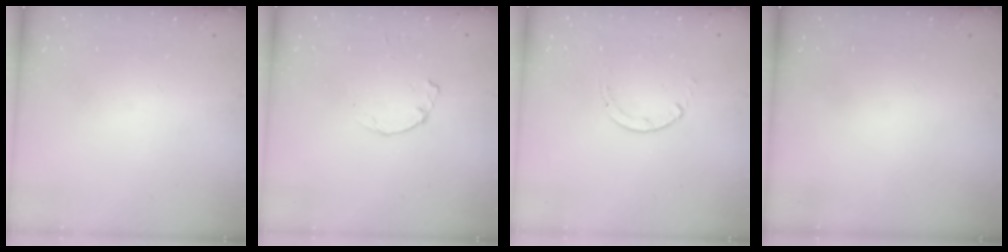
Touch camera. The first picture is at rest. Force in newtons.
{"total": 1.2, "press": 1.2, "slide": 0.3}
{"total": 0.6, "press": 0.5, "slide": 0.1}
{"total": 0.0}